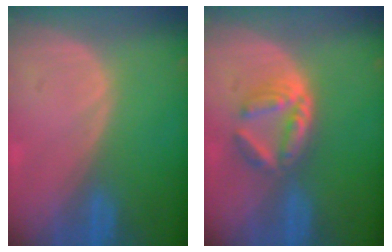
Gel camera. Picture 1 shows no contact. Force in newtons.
{"total": 6.2, "press": 5.4, "slide": 3.2}